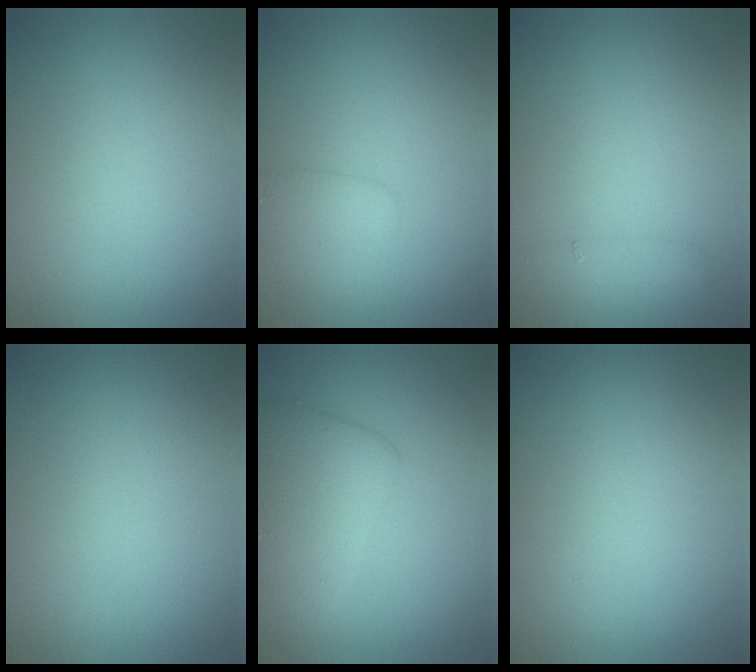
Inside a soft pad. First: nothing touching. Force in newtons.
{"total": 2.2, "press": 2.2, "slide": 0.1}
{"total": 1.4, "press": 1.4, "slide": 0.1}
{"total": 0.0}
{"total": 5.3, "press": 5.3, "slide": 0.2}
{"total": 0.0}